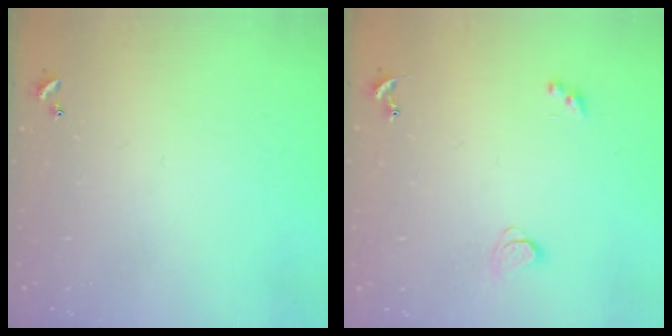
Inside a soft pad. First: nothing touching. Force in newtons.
{"total": 1.7, "press": 1.7, "slide": 0.3}